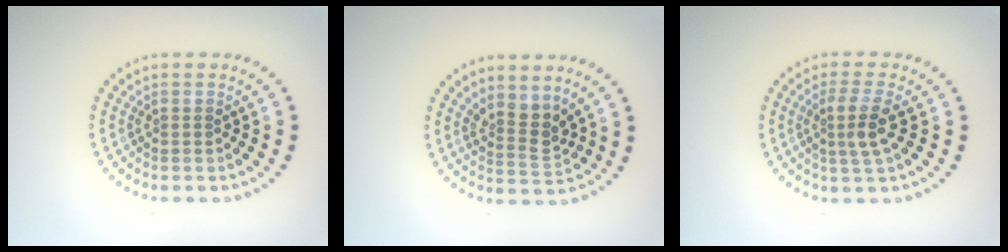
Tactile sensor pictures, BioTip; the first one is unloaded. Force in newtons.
{"total": 2.5, "press": 1.9, "slide": 1.6}
{"total": 2.7, "press": 2.4, "slide": 1.3}